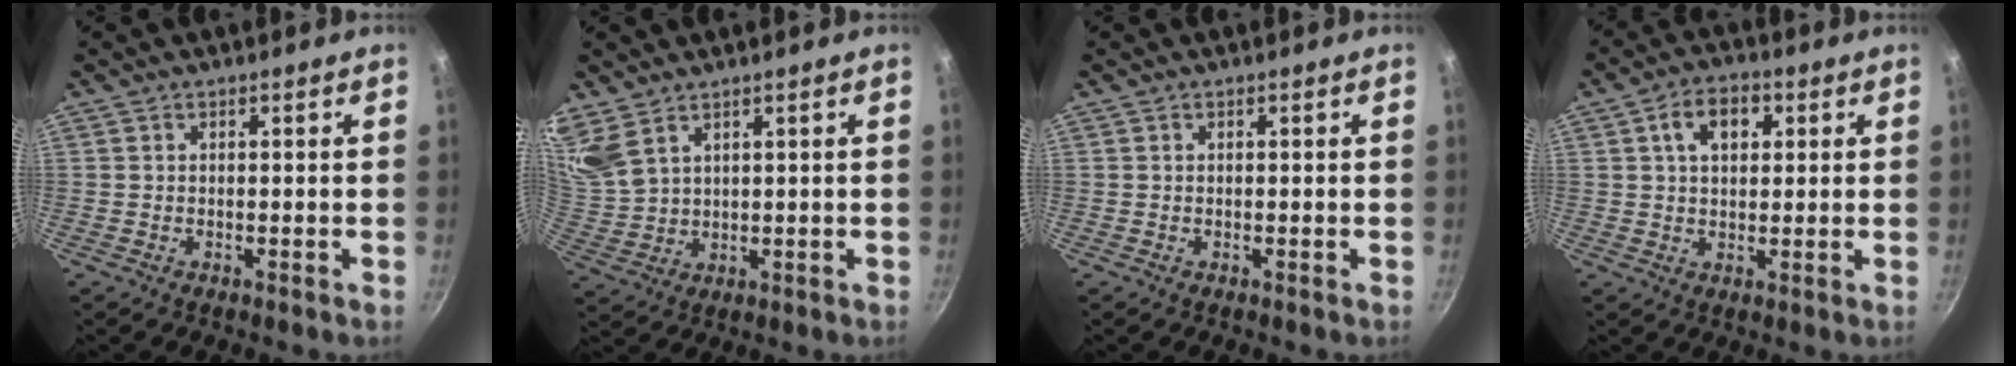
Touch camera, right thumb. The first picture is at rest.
{"total": 8.5, "force": [6.2, 4.1, 4.1], "torque": [-0.082, -0.020, 0.140]}
{"total": 0.0}
{"total": 7.3, "force": [2.3, 4.8, 5.0], "torque": [-0.062, 0.007, 0.031]}